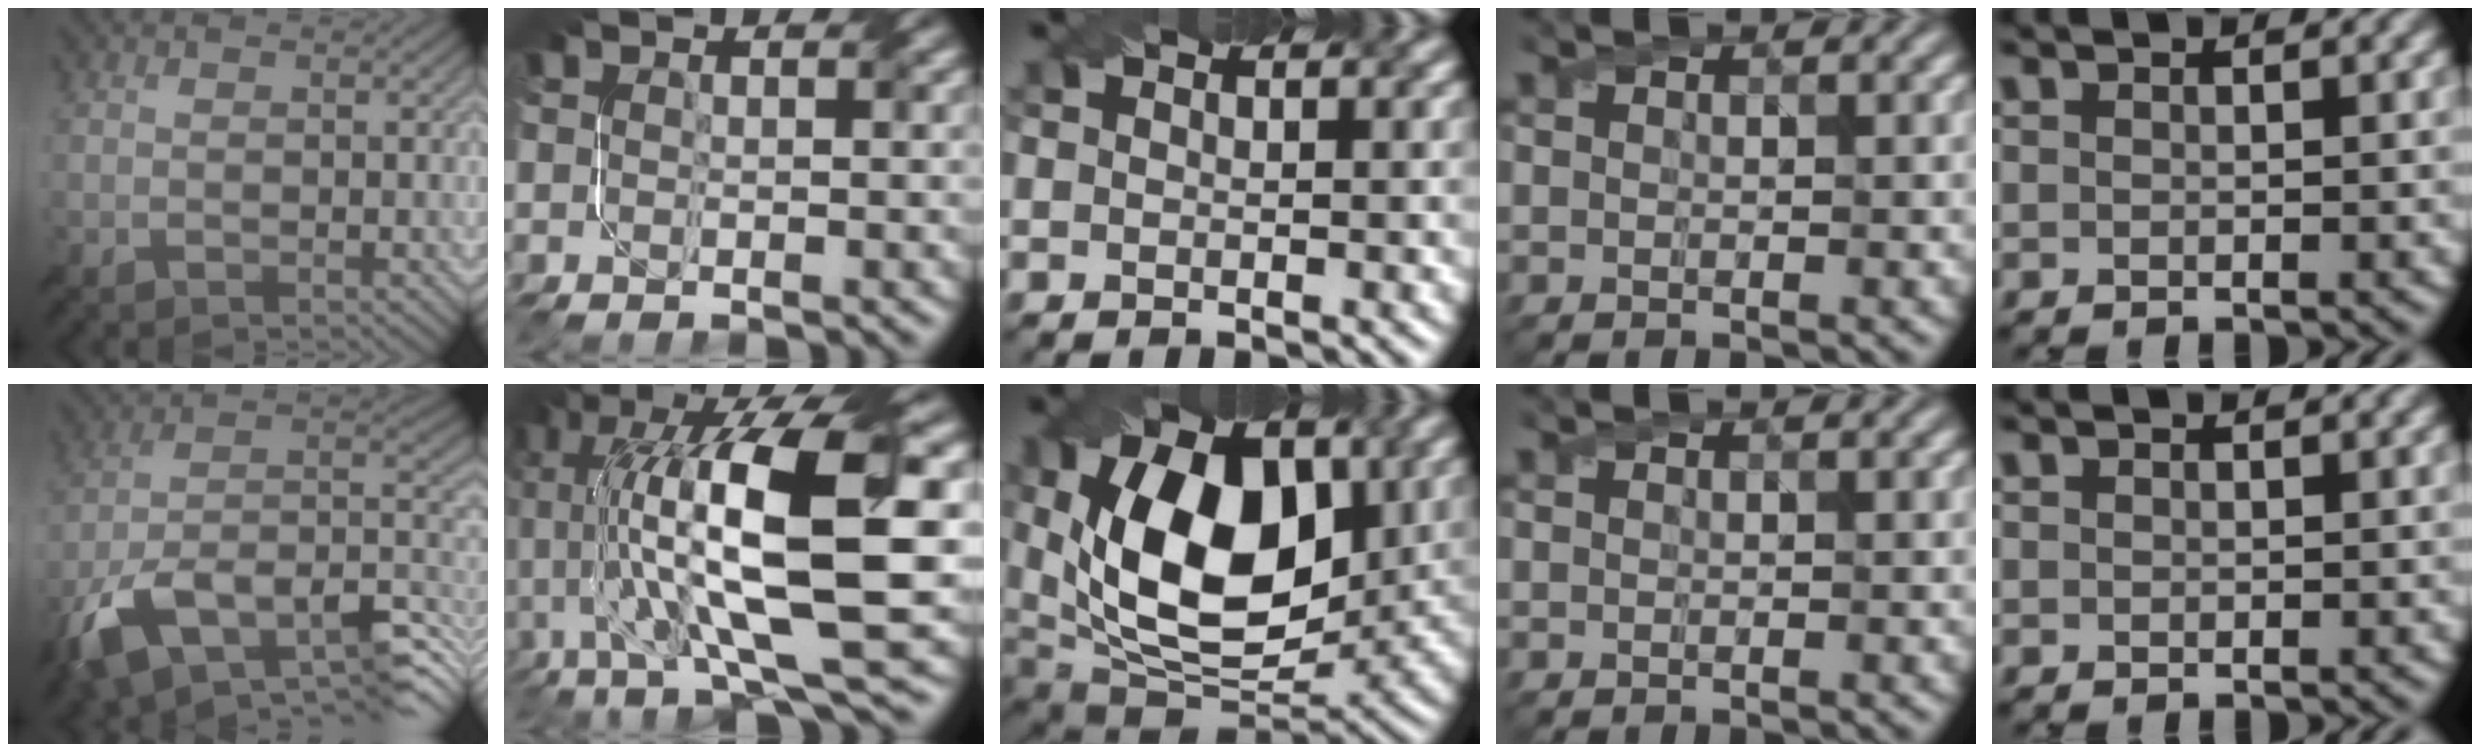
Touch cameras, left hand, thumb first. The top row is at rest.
{"thumb": {"total": 16.7, "force": [-7.7, 8.6, 12.1], "torque": [-0.260, -0.023, -0.123]}, "index": {"total": 16.1, "force": [0.7, 4.4, 15.5], "torque": [-0.274, 0.022, 0.025]}, "middle": {"total": 14.8, "force": [2.3, 9.2, 11.3], "torque": [-0.186, -0.010, 0.042]}, "little": {"total": 0.7, "force": [-0.1, -0.3, -0.6], "torque": [0.005, 0.003, 0.008]}}